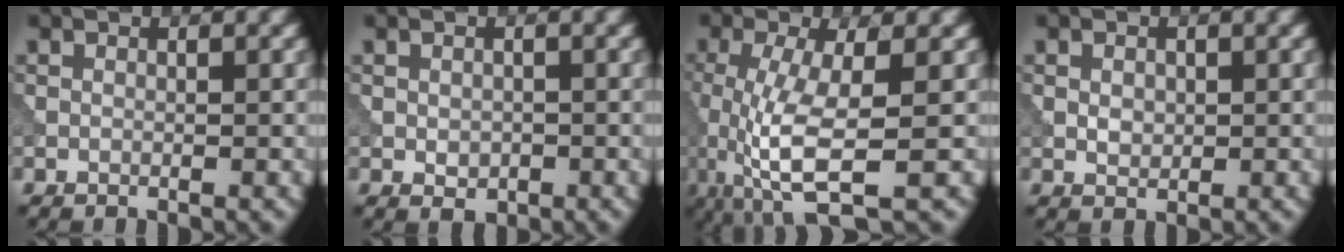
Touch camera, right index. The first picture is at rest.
{"total": 1.2, "force": [-0.2, 0.9, 0.8], "torque": [-0.013, -0.001, -0.003]}
{"total": 6.4, "force": [-2.0, 1.4, 5.9], "torque": [-0.135, -0.009, -0.038]}
{"total": 1.1, "force": [0.2, 0.8, 0.7], "torque": [-0.016, 0.001, 0.004]}